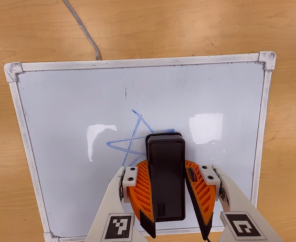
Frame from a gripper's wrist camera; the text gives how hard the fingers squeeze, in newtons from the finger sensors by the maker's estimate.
{"total": 12.4, "left": 13.5, "right": 11.3}